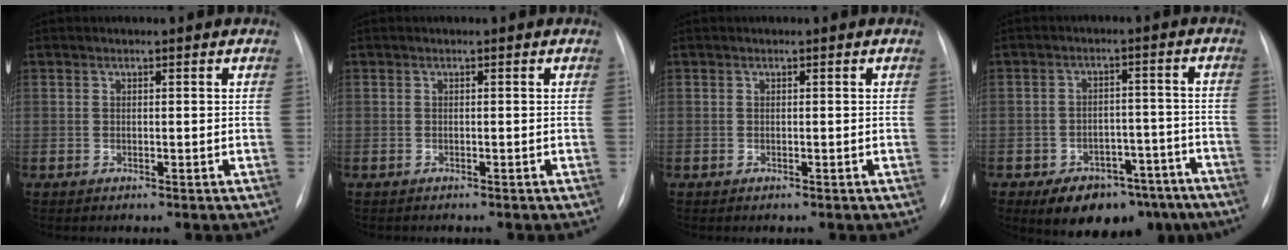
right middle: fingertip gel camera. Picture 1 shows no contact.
{"total": 0.8, "force": [-0.7, 0.2, 0.2], "torque": [-0.008, -0.001, -0.010]}
{"total": 0.0}
{"total": 13.7, "force": [-9.8, 7.4, 6.2], "torque": [-0.067, 0.034, -0.131]}